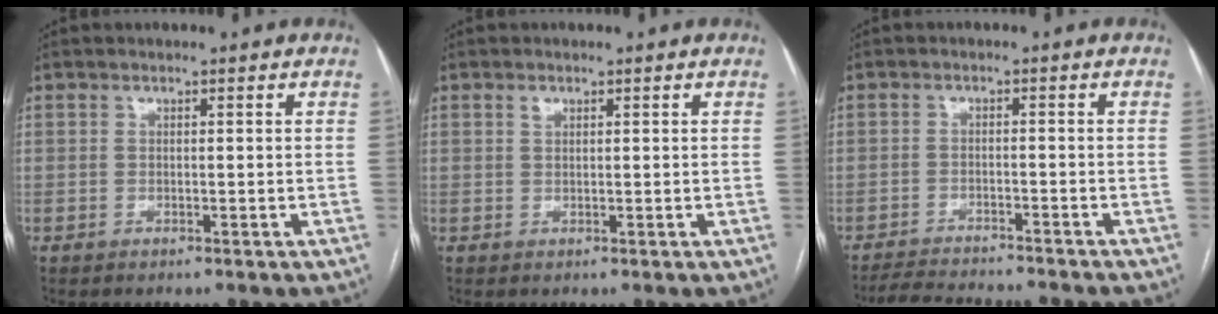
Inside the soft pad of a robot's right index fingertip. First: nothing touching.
{"total": 0.9, "force": [0.5, 0.6, 0.5], "torque": [-0.008, 0.000, 0.010]}
{"total": 9.8, "force": [-9.2, 0.6, 3.3], "torque": [-0.049, -0.008, -0.136]}